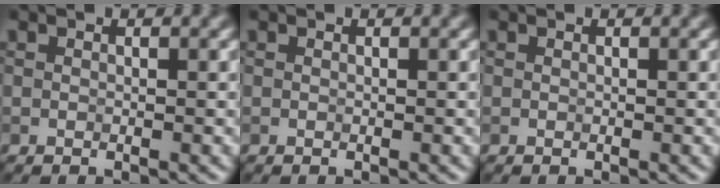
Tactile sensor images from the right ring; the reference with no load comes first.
{"total": 0.0}
{"total": 0.0}